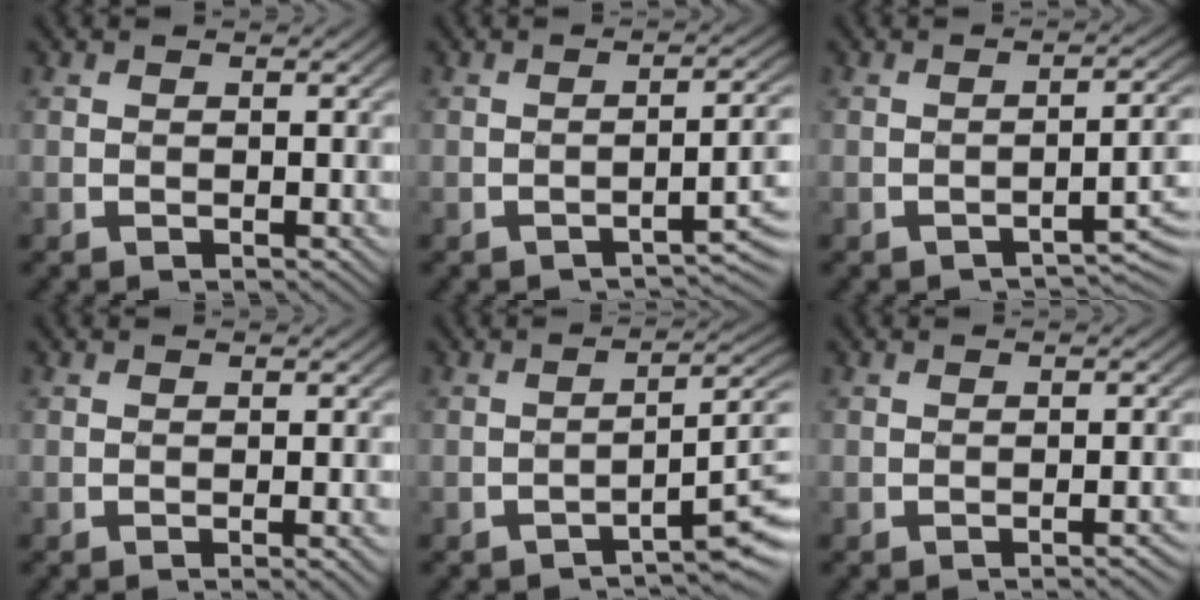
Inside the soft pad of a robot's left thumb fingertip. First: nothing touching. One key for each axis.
{"total": 4.2, "fx": -2.4, "fy": 1.1, "fz": 3.3, "tx": -0.039, "ty": 0.013, "tz": -0.039}
{"total": 4.0, "fx": -2.5, "fy": 0.9, "fz": 3.0, "tx": -0.035, "ty": 0.012, "tz": -0.039}
{"total": 2.0, "fx": -0.9, "fy": 0.3, "fz": 1.7, "tx": -0.020, "ty": 0.007, "tz": -0.017}
{"total": 5.3, "fx": -3.0, "fy": 1.1, "fz": 4.3, "tx": -0.052, "ty": 0.013, "tz": -0.046}
{"total": 2.4, "fx": -1.5, "fy": 0.5, "fz": 1.9, "tx": -0.016, "ty": 0.011, "tz": -0.027}